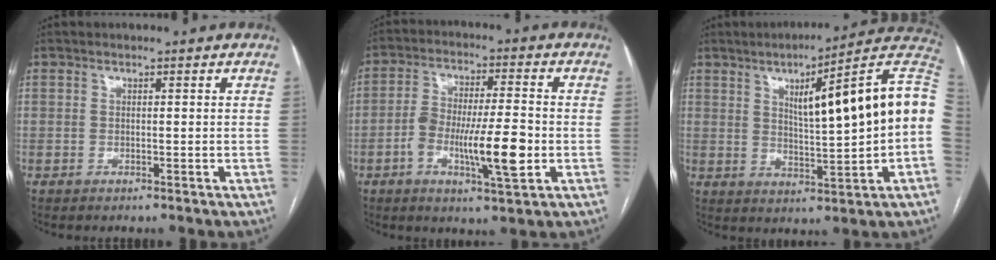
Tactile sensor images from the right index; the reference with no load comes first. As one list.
[{"total": 11.1, "force": [-3.1, 2.0, 10.5], "torque": [-0.192, 0.006, -0.048]}, {"total": 17.2, "force": [2.6, 0.9, 17.0], "torque": [-0.235, 0.024, 0.033]}]